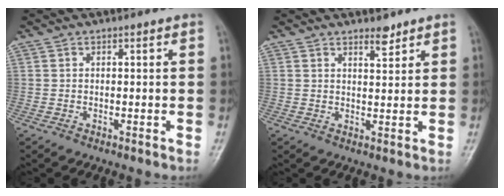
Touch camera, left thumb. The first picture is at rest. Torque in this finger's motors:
{"motor_torque": [0.00, 0.01, -0.08, -0.11, 0.08]}